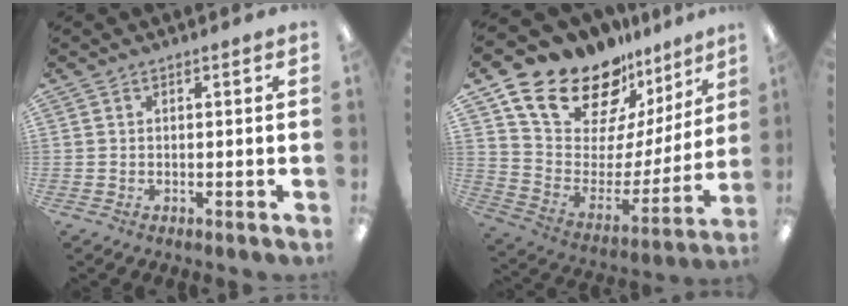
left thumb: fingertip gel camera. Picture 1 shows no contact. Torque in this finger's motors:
{"motor_torque": [0.52, 0.75, 1.45, -1.32, 0.11]}